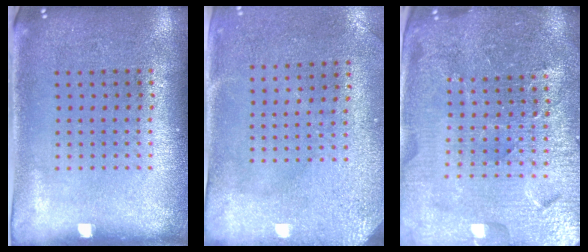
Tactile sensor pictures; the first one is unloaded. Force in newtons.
{"total": 3.0, "press": 2.3, "slide": 1.9}
{"total": 5.2, "press": 4.8, "slide": 2.1}